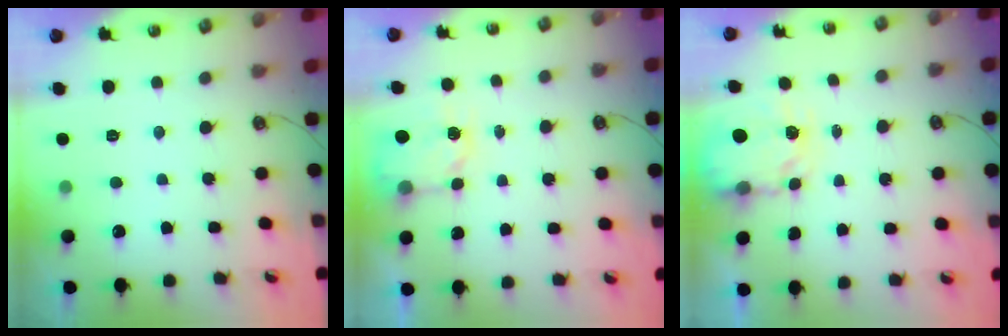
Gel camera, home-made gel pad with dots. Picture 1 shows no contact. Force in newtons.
{"total": 3.7, "press": 3.6, "slide": 0.5}
{"total": 3.9, "press": 3.9, "slide": 0.3}